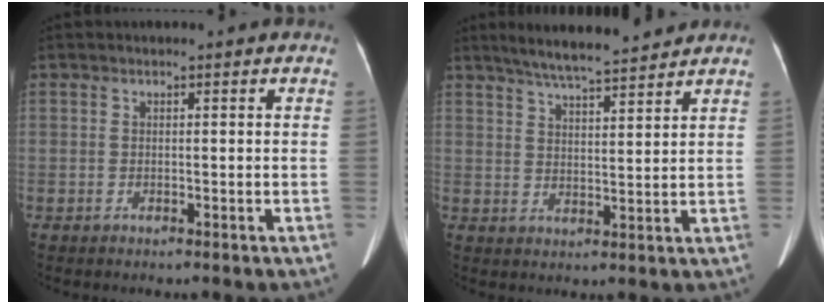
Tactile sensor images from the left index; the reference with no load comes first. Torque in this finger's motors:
{"motor_torque": [0.47, -0.55, 0.01, 0.03]}